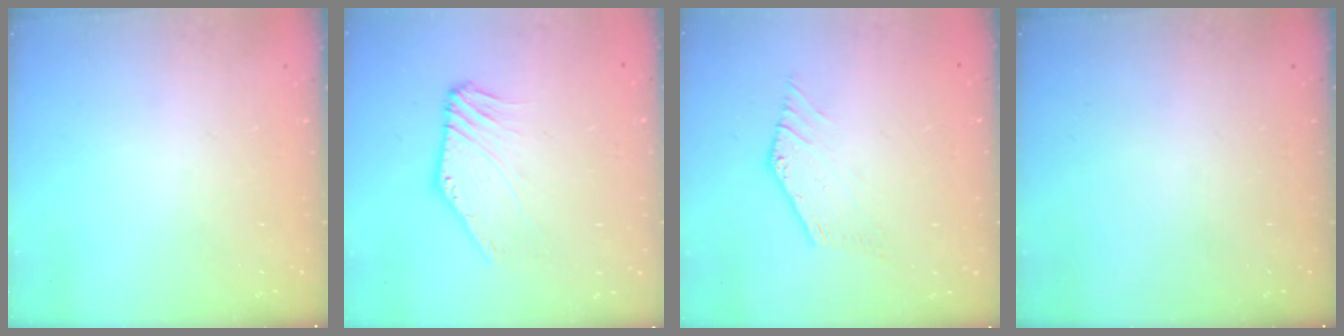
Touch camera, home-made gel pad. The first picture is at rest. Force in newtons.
{"total": 3.3, "press": 3.3, "slide": 0.1}
{"total": 0.0}
{"total": 0.0}